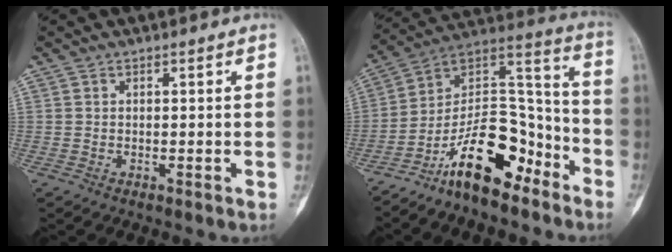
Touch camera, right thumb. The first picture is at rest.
{"total": 17.3, "force": [-11.0, 7.5, 11.2], "torque": [-0.160, 0.109, -0.196]}